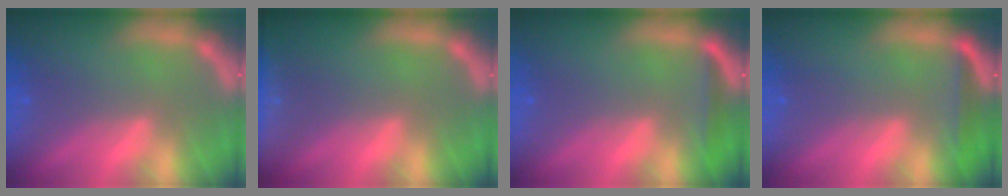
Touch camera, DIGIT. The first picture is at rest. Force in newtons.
{"total": 6.9}
{"total": 1.9}
{"total": 2.5}